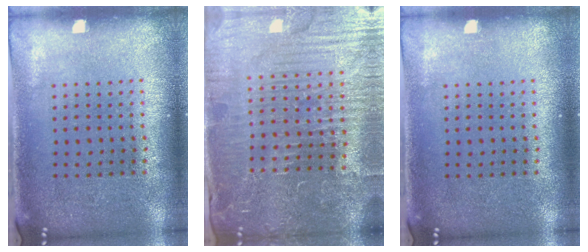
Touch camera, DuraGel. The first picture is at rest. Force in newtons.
{"total": 5.6, "press": 5.2, "slide": 2.1}
{"total": 0.0}